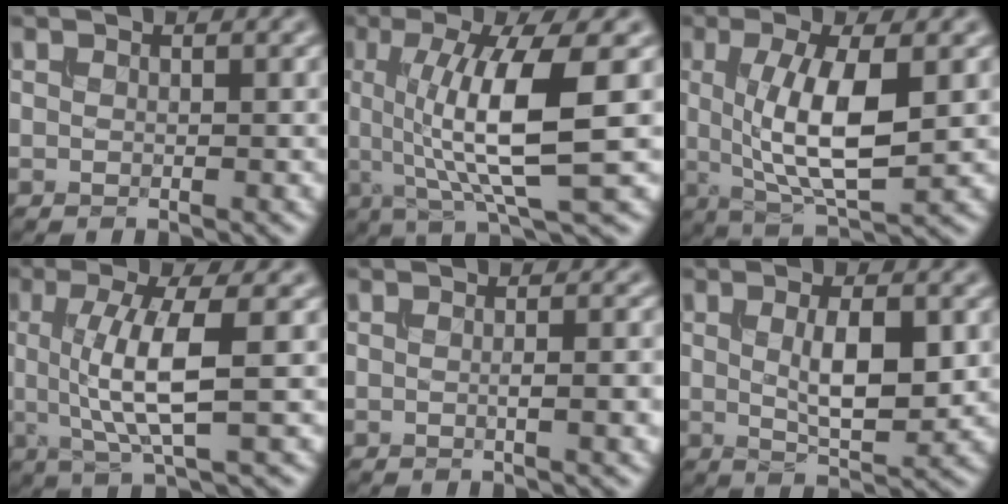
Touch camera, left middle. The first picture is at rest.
{"total": 8.6, "force": [0.6, 1.8, 8.3], "torque": [-0.132, -0.005, 0.013]}
{"total": 7.3, "force": [0.4, 2.2, 6.9], "torque": [-0.134, -0.011, 0.012]}
{"total": 6.0, "force": [0.2, 1.2, 5.8], "torque": [-0.117, -0.001, 0.006]}
{"total": 2.1, "force": [-0.4, 0.3, 2.0], "torque": [-0.034, -0.002, -0.006]}
{"total": 4.7, "force": [0.4, 1.5, 4.5], "torque": [-0.086, -0.001, 0.014]}